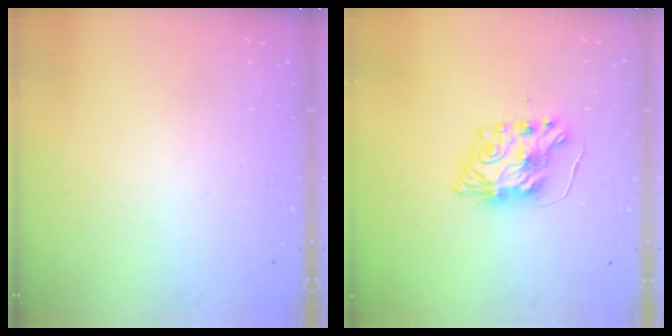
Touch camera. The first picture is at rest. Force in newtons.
{"total": 8.6, "press": 8.5, "slide": 0.7}